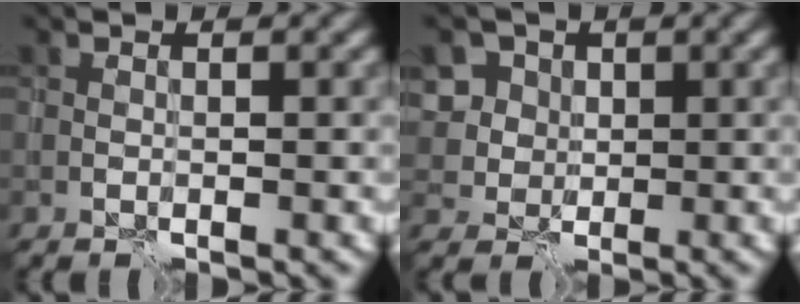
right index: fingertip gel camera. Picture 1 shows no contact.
{"total": 6.3, "force": [2.4, 5.4, 2.2], "torque": [-0.047, 0.013, 0.036]}